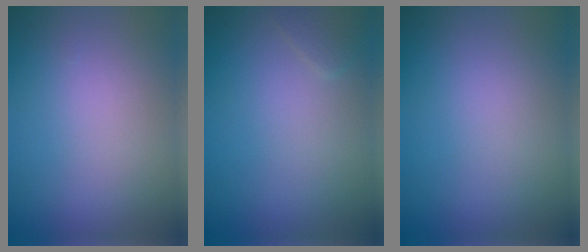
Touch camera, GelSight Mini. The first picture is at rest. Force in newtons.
{"total": 0.9, "press": 0.9, "slide": 0.1}
{"total": 0.0}